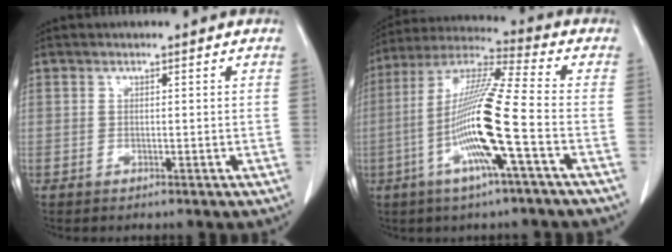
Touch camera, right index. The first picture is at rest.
{"total": 15.1, "force": [-4.2, -0.6, 14.5], "torque": [-0.289, -0.003, -0.091]}